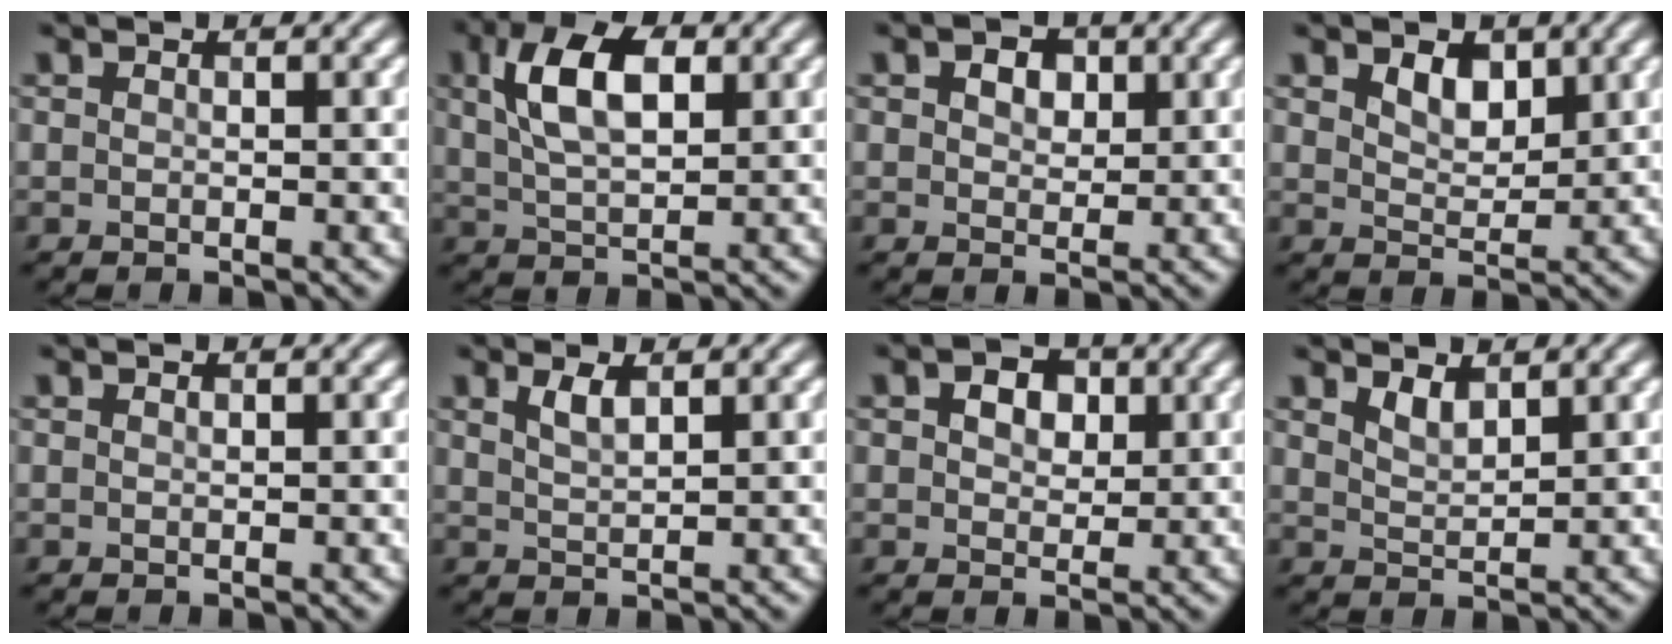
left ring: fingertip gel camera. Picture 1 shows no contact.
{"total": 6.9, "force": [2.2, 3.5, 5.5], "torque": [-0.107, 0.011, 0.036]}
{"total": 3.2, "force": [1.5, 2.1, 1.9], "torque": [-0.030, 0.004, 0.011]}
{"total": 2.7, "force": [1.5, 1.6, 1.6], "torque": [-0.035, -0.004, 0.025]}
{"total": 0.0}
{"total": 1.8, "force": [1.2, 0.5, 1.2], "torque": [-0.027, 0.000, 0.024]}
{"total": 3.3, "force": [1.3, 2.3, 2.0], "torque": [-0.032, 0.004, 0.010]}
{"total": 1.8, "force": [1.4, 0.6, 0.9], "torque": [-0.021, -0.004, 0.030]}